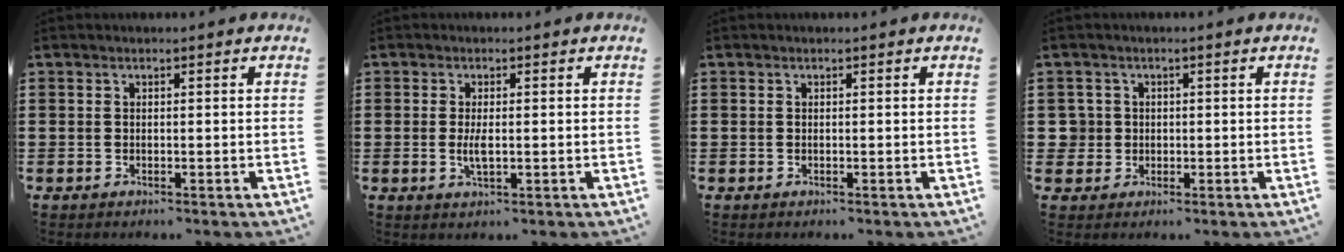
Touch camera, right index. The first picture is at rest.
{"total": 2.7, "force": [-0.2, 0.7, 2.6], "torque": [-0.061, -0.009, -0.008]}
{"total": 0.0}
{"total": 2.5, "force": [-0.1, 2.4, 0.4], "torque": [-0.029, 0.003, -0.007]}